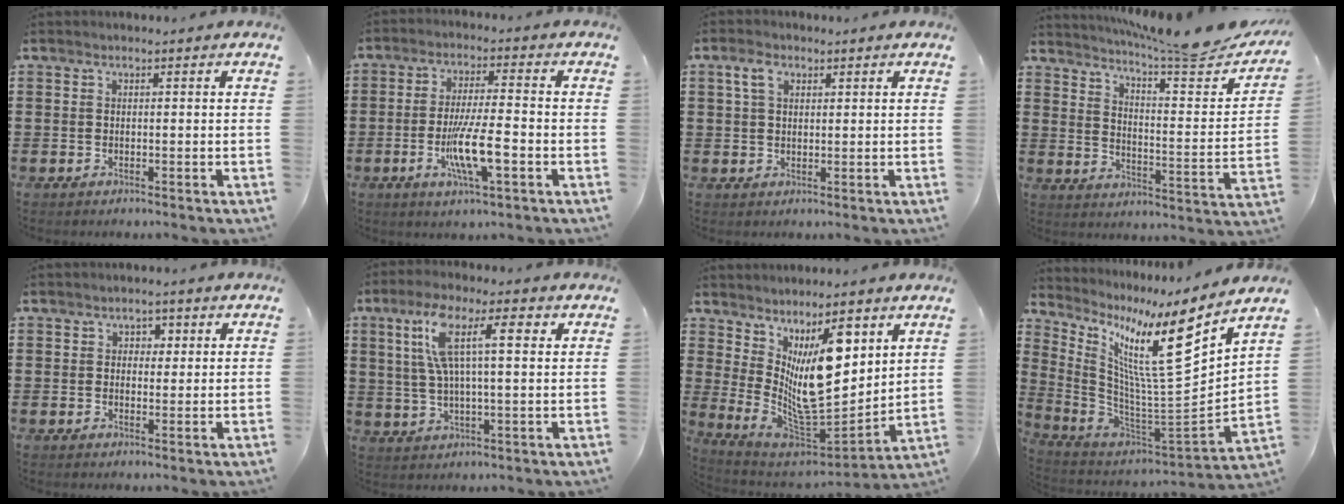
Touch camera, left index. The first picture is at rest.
{"total": 8.3, "force": [-2.7, 1.4, 7.8], "torque": [-0.153, -0.011, -0.052]}
{"total": 3.1, "force": [1.4, 1.8, 2.1], "torque": [-0.048, 0.010, 0.025]}
{"total": 7.9, "force": [6.8, -0.1, 4.0], "torque": [-0.081, -0.050, 0.109]}
{"total": 1.8, "force": [0.5, 1.5, 0.8], "torque": [-0.013, 0.007, 0.004]}
{"total": 10.6, "force": [3.7, 2.9, 9.5], "torque": [-0.194, 0.014, 0.059]}
{"total": 11.7, "force": [3.7, 4.3, 10.2], "torque": [-0.182, -0.037, 0.066]}
{"total": 15.1, "force": [6.7, 3.0, 13.2], "torque": [-0.249, -0.039, 0.097]}